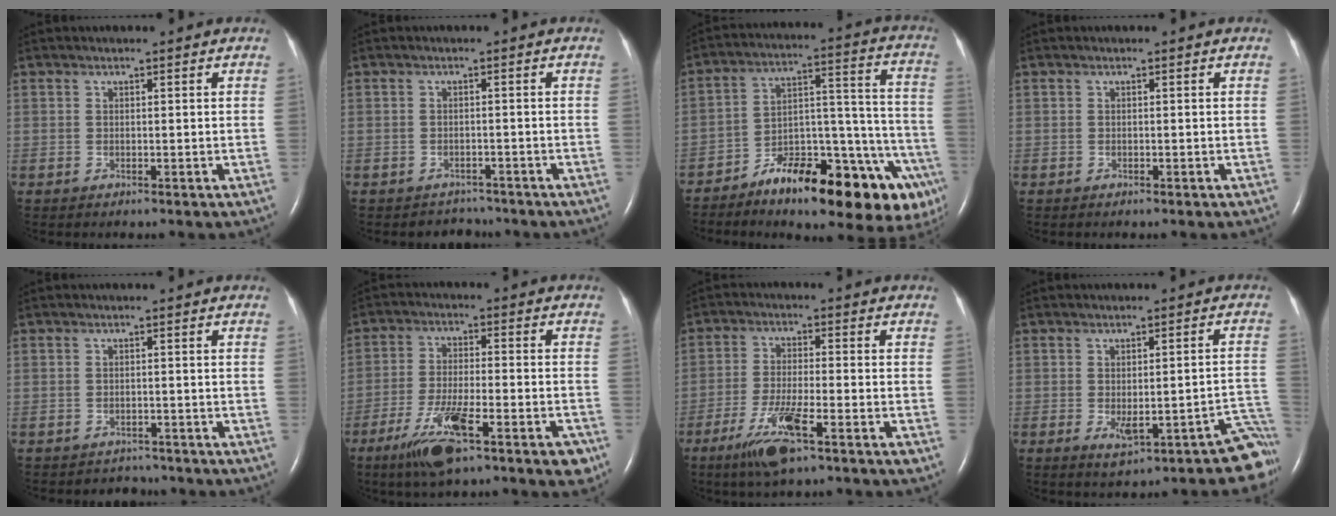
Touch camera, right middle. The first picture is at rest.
{"total": 2.3, "force": [-2.0, 0.9, -0.8], "torque": [0.007, 0.001, -0.029]}
{"total": 23.5, "force": [-15.2, 6.7, 16.7], "torque": [-0.153, 0.051, -0.214]}
{"total": 0.0}
{"total": 2.1, "force": [-1.9, 0.8, -0.7], "torque": [0.006, -0.001, -0.027]}
{"total": 12.3, "force": [-7.1, 2.3, 9.8], "torque": [-0.164, -0.014, -0.115]}
{"total": 8.5, "force": [-4.9, 0.7, 6.9], "torque": [-0.139, -0.017, -0.088]}
{"total": 7.9, "force": [-5.1, 2.0, 5.7], "torque": [-0.040, 0.026, -0.065]}